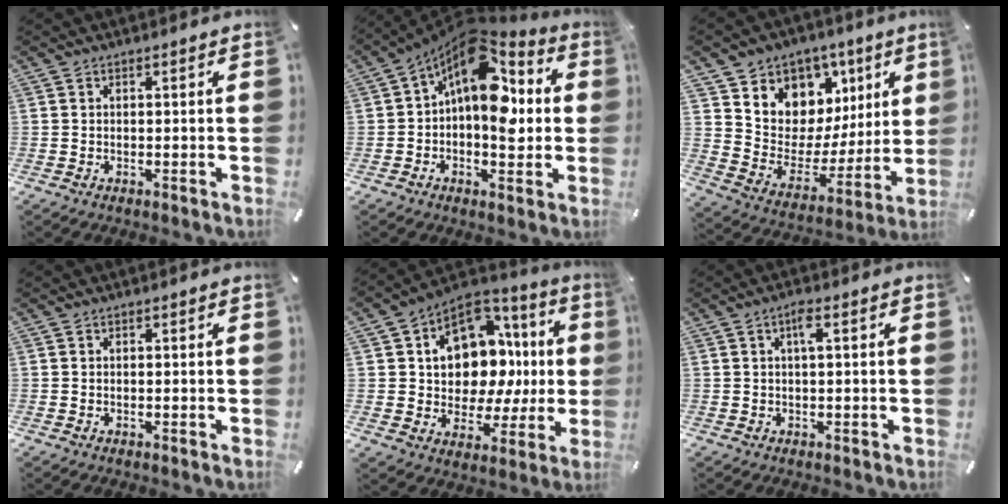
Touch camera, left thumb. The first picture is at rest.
{"total": 15.1, "force": [4.1, 8.9, 11.5], "torque": [-0.186, -0.052, 0.064]}
{"total": 9.2, "force": [4.9, 7.8, 0.5], "torque": [-0.005, -0.076, 0.093]}
{"total": 0.0}
{"total": 13.5, "force": [2.7, 10.8, 7.5], "torque": [-0.105, -0.041, 0.049]}
{"total": 2.8, "force": [0.6, 0.5, 2.7], "torque": [-0.054, 0.005, 0.009]}